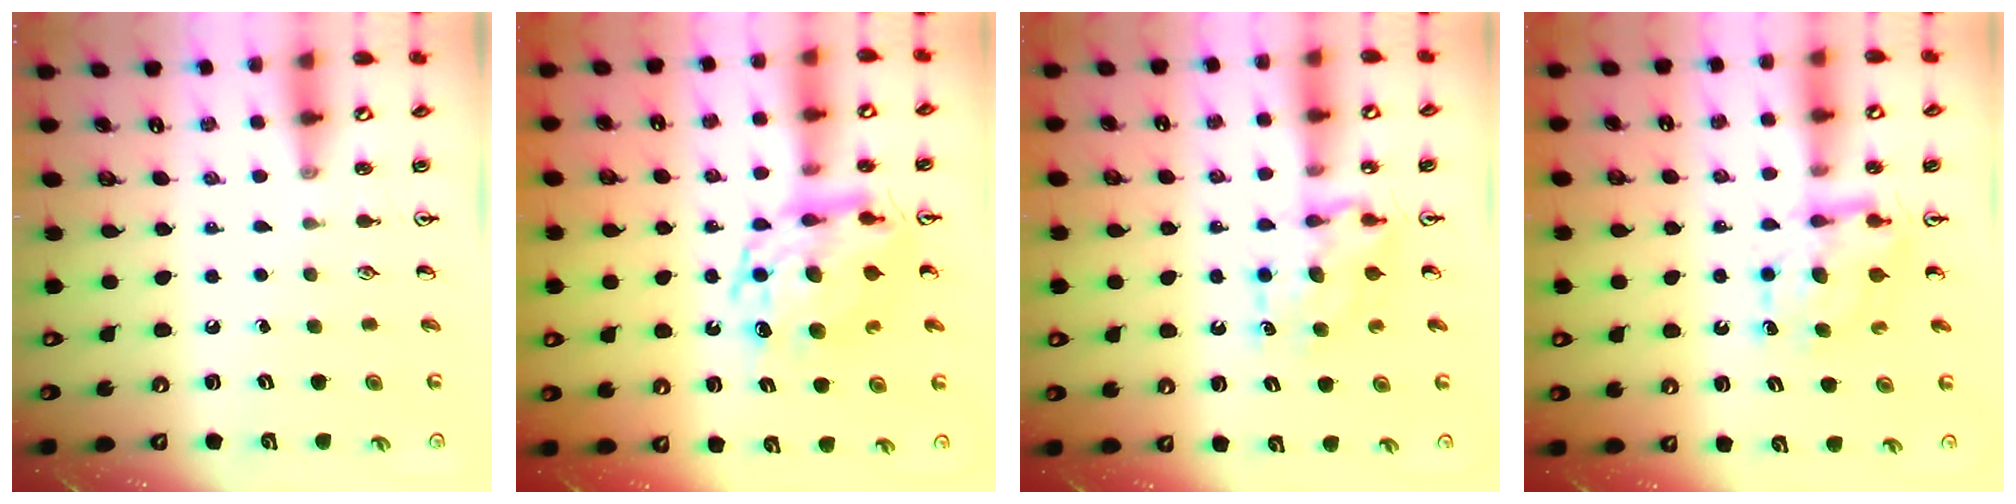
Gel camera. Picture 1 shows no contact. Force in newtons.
{"total": 13.4, "press": 13.4, "slide": 1.0}
{"total": 7.2, "press": 7.2, "slide": 0.4}
{"total": 7.3, "press": 7.3, "slide": 0.2}